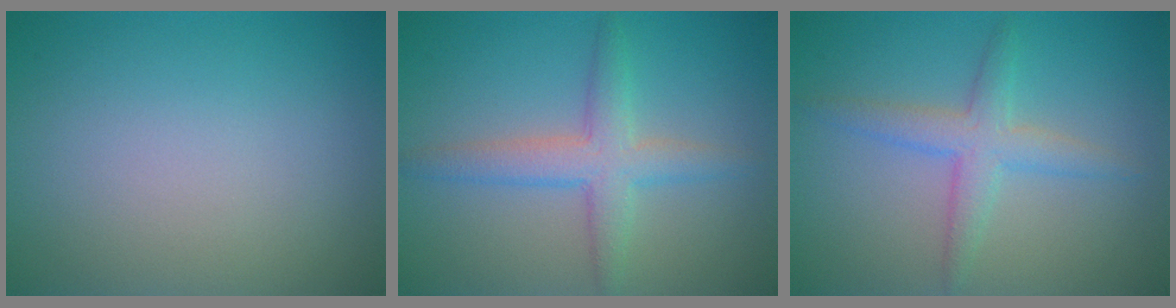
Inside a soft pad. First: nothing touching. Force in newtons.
{"total": 3.6, "press": 3.6, "slide": 0.1}
{"total": 3.2, "press": 3.2, "slide": 0.1}